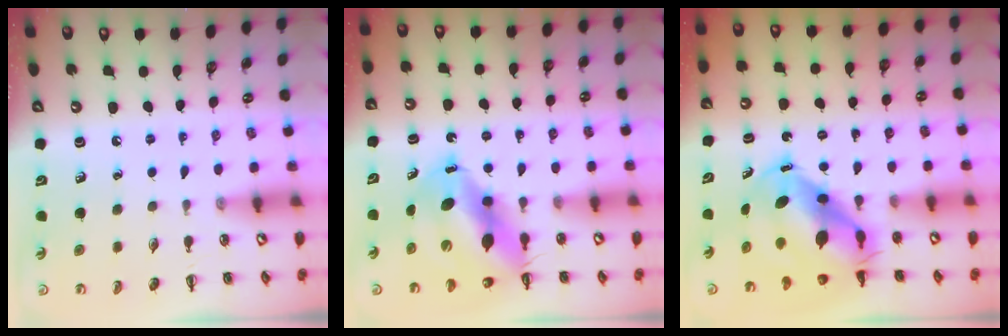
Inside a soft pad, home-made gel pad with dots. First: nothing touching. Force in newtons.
{"total": 12.7, "press": 12.2, "slide": 3.6}
{"total": 10.8, "press": 10.6, "slide": 2.4}